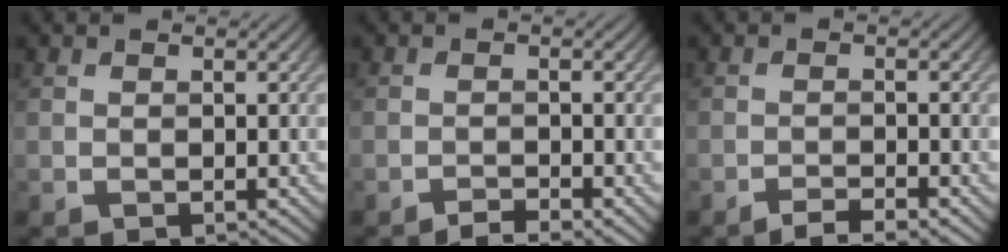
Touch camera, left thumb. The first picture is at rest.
{"total": 2.3, "force": [-1.8, 0.3, 1.4], "torque": [-0.022, 0.002, -0.033]}
{"total": 3.0, "force": [-2.3, 0.4, 1.9], "torque": [-0.027, 0.004, -0.045]}